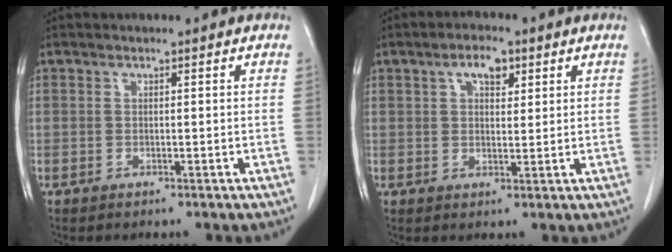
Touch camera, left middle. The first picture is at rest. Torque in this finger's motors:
{"motor_torque": [0.71, -0.25, 0.05, 0.03]}